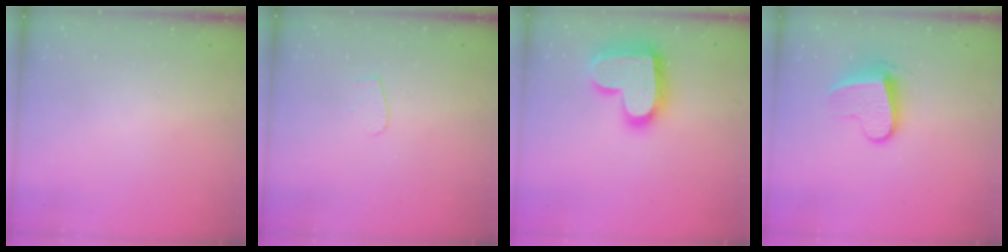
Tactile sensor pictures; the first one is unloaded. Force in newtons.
{"total": 4.0, "press": 4.0, "slide": 0.4}
{"total": 20.8, "press": 20.7, "slide": 1.5}
{"total": 9.2, "press": 9.2, "slide": 0.2}